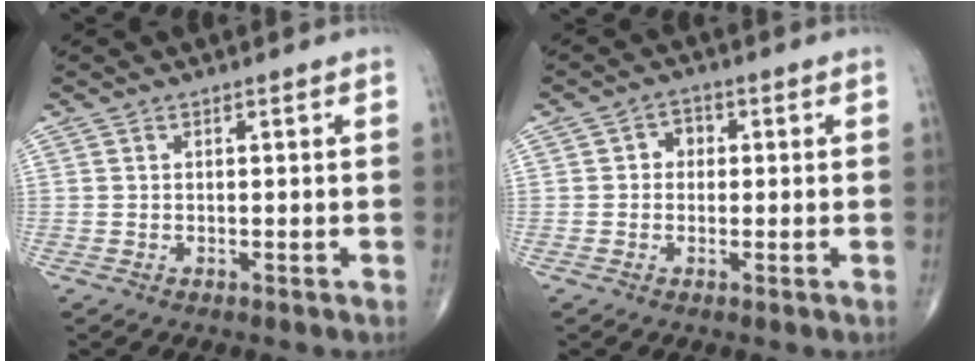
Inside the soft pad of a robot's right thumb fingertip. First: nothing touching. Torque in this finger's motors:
{"motor_torque": [-0.02, -0.01, 0.11, 0.08, 0.06]}